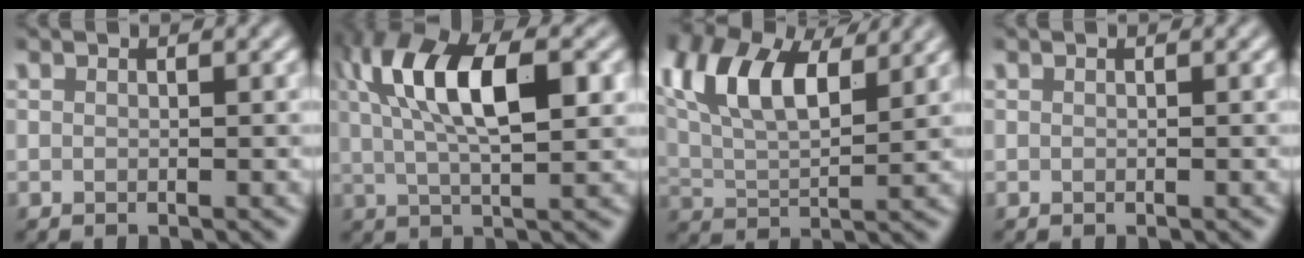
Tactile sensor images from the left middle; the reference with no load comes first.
{"total": 9.8, "force": [2.8, 3.8, 8.6], "torque": [-0.147, 0.012, 0.041]}
{"total": 9.6, "force": [4.5, 4.5, 7.1], "torque": [-0.146, 0.021, 0.078]}
{"total": 0.0}